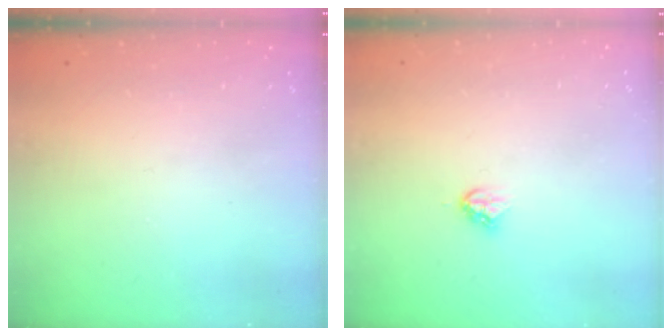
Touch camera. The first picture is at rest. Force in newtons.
{"total": 3.6, "press": 3.5, "slide": 0.6}